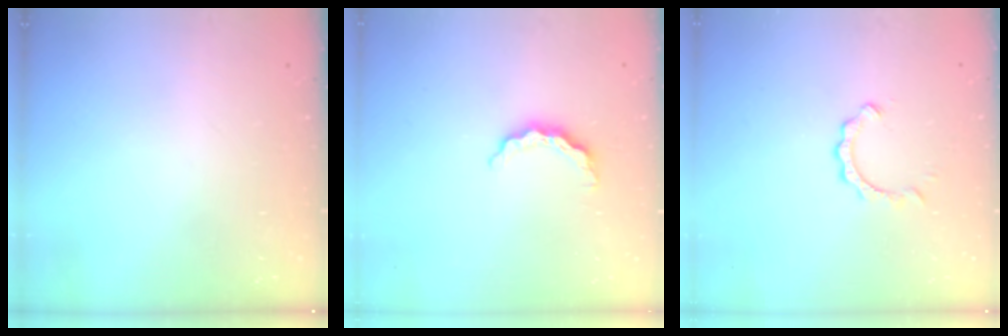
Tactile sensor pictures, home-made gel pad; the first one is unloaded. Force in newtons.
{"total": 5.6, "press": 5.6, "slide": 0.7}
{"total": 2.8, "press": 2.8, "slide": 0.3}